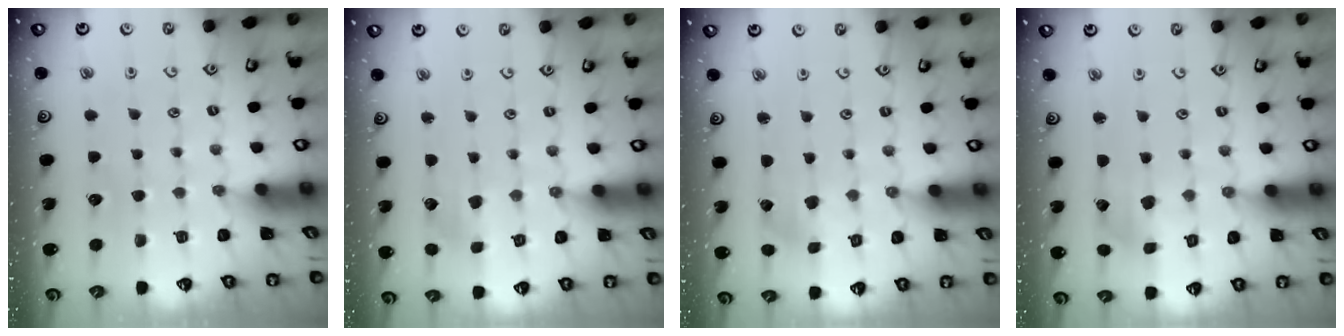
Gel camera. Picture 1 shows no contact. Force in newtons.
{"total": 1.9, "press": 1.9, "slide": 0.3}
{"total": 1.2, "press": 1.2, "slide": 0.2}
{"total": 2.7, "press": 2.7, "slide": 0.4}